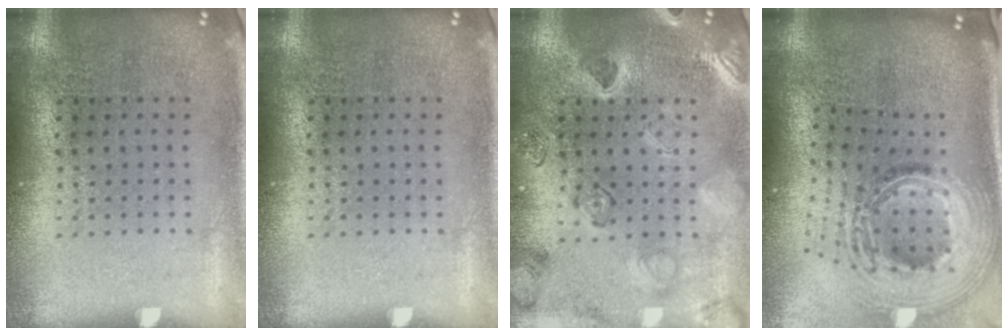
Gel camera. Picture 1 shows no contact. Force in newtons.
{"total": 0.0}
{"total": 2.4, "press": 2.3, "slide": 0.7}
{"total": 3.0, "press": 2.0, "slide": 2.2}